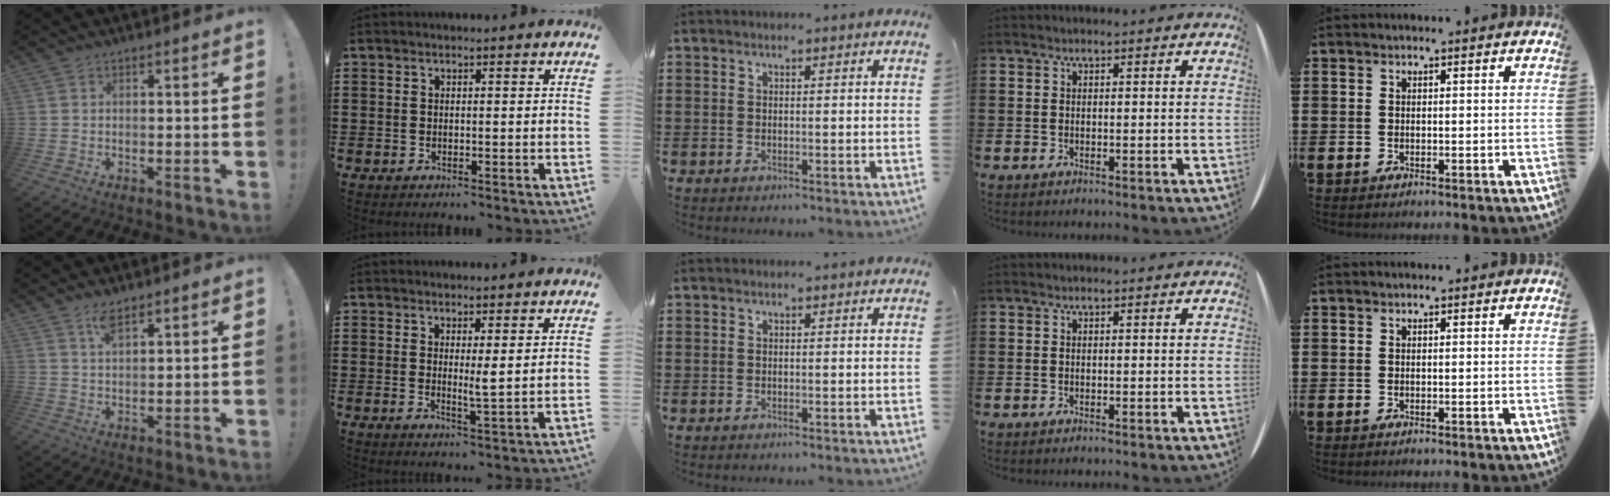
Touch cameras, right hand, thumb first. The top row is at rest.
{"thumb": {"total": 4.4, "force": [3.0, 1.4, 2.8], "torque": [-0.049, -0.013, 0.052]}, "index": {"total": 2.6, "force": [1.2, -0.1, 2.3], "torque": [-0.041, -0.008, 0.018]}}